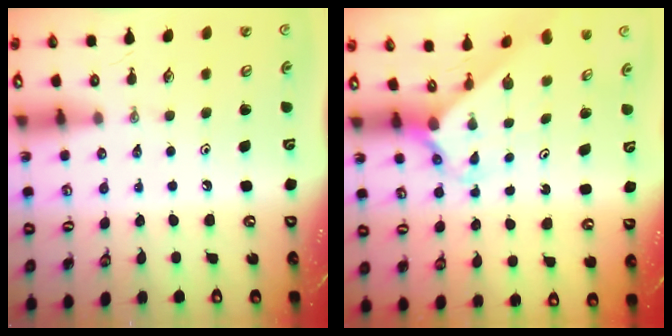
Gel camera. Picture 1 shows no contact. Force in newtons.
{"total": 2.3, "press": 2.3, "slide": 0.2}